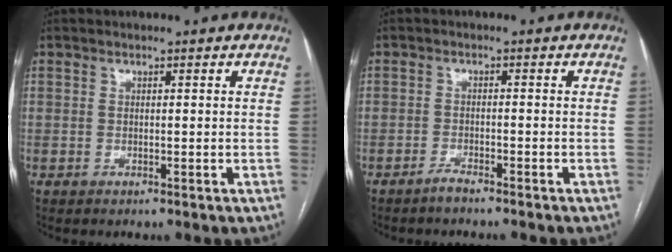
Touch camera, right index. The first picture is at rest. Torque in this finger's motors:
{"motor_torque": [-0.06, -0.12, -0.02, 0.03]}